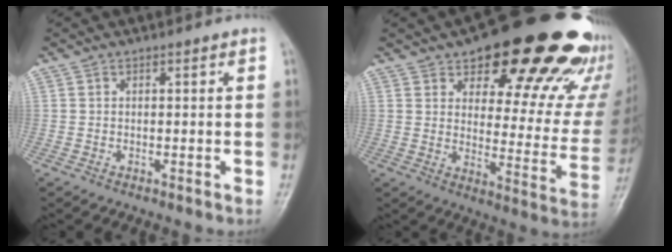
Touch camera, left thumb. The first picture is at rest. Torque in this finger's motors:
{"motor_torque": [0.77, 0.75, 1.49, -1.27, 0.14]}